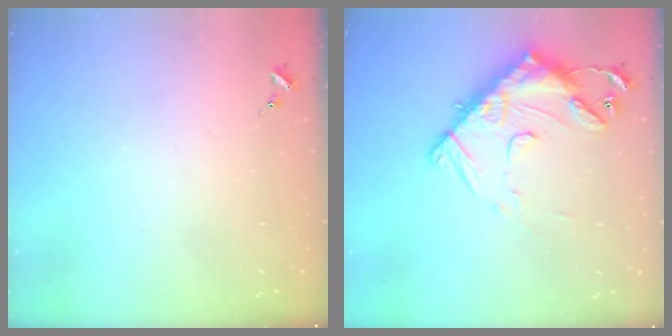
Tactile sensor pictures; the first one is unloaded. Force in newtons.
{"total": 15.5, "press": 15.4, "slide": 1.5}